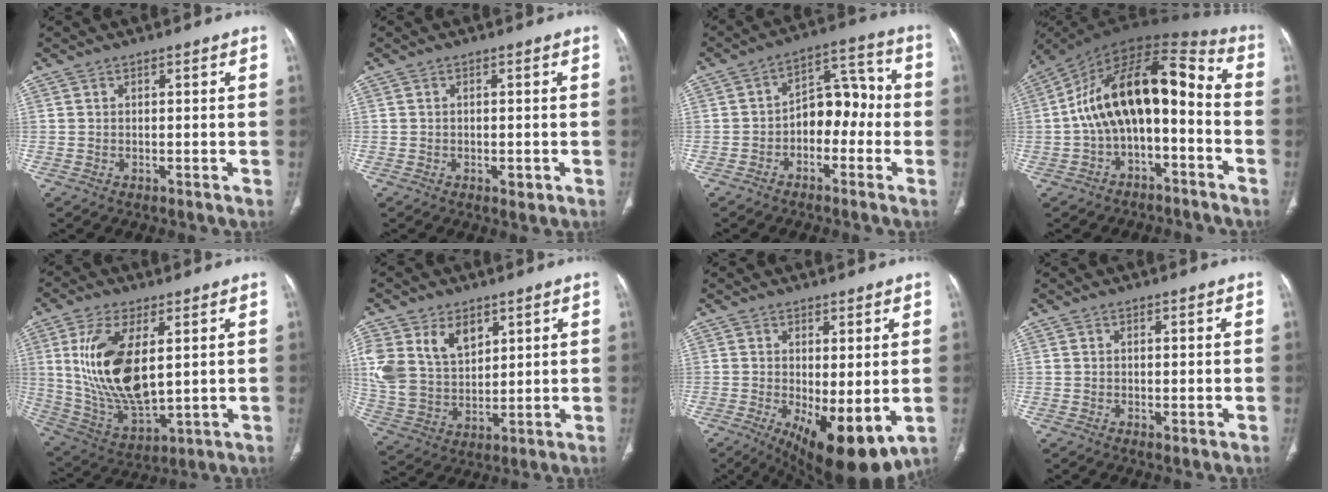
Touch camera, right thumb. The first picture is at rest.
{"total": 1.7, "force": [-0.6, 0.9, 1.3], "torque": [-0.018, 0.000, -0.006]}
{"total": 9.6, "force": [-2.1, 6.4, 6.9], "torque": [-0.062, 0.048, -0.045]}
{"total": 17.5, "force": [-2.8, 9.3, 14.6], "torque": [-0.229, 0.091, -0.050]}
{"total": 17.5, "force": [3.6, 8.1, 15.1], "torque": [-0.295, -0.023, 0.084]}
{"total": 16.2, "force": [6.9, 11.0, 9.6], "torque": [-0.194, -0.015, 0.148]}
{"total": 12.8, "force": [-3.1, 4.7, 11.5], "torque": [-0.174, -0.027, -0.030]}
{"total": 1.2, "force": [-0.3, 0.4, 1.1], "torque": [-0.023, -0.006, -0.004]}